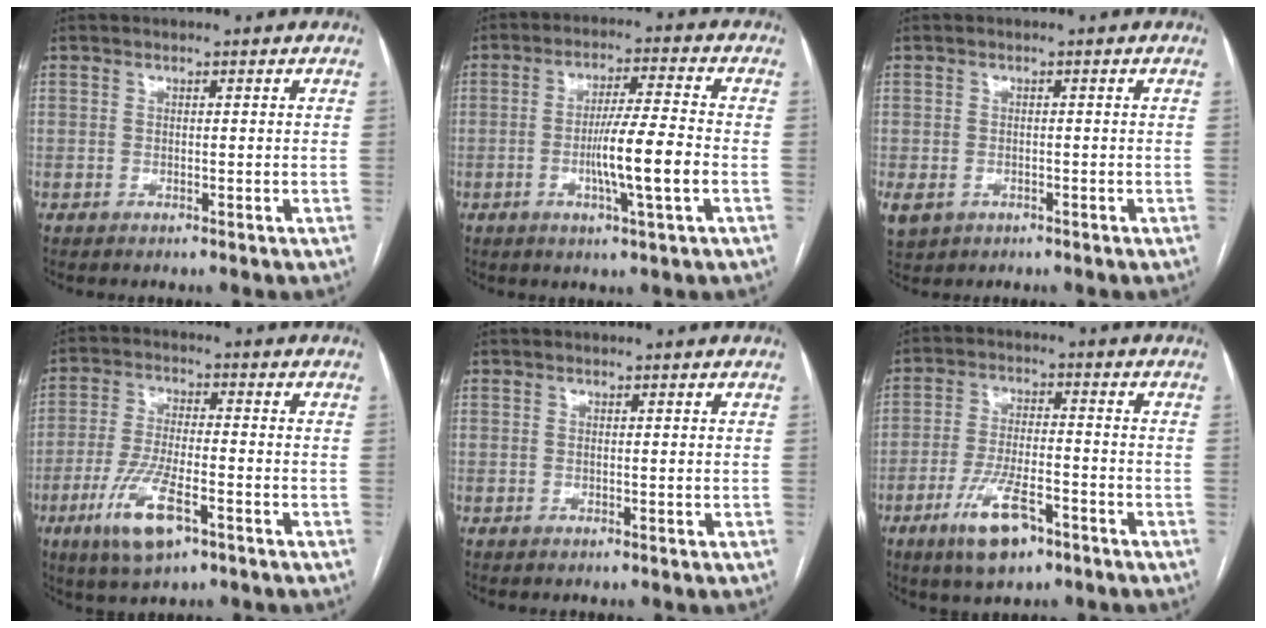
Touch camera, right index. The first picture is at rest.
{"total": 9.1, "force": [-2.2, -0.2, 8.8], "torque": [-0.155, -0.004, -0.042]}
{"total": 4.6, "force": [-2.2, 3.6, 1.9], "torque": [-0.045, -0.003, -0.028]}
{"total": 9.9, "force": [-4.9, 2.5, 8.3], "torque": [-0.172, -0.015, -0.086]}
{"total": 0.0}
{"total": 9.2, "force": [-5.3, 2.8, 7.0], "torque": [-0.138, -0.007, -0.091]}